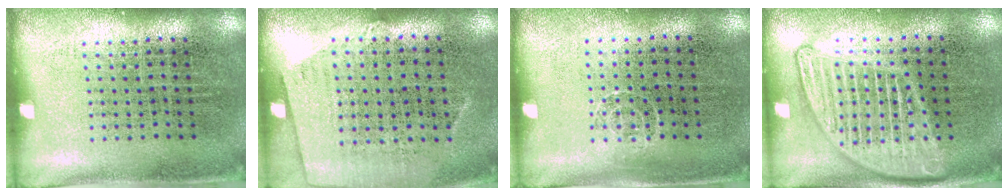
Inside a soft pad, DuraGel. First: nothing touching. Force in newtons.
{"total": 0.7, "press": 0.4, "slide": 0.5}
{"total": 0.7, "press": 0.5, "slide": 0.5}
{"total": 2.9, "press": 2.9, "slide": 0.3}